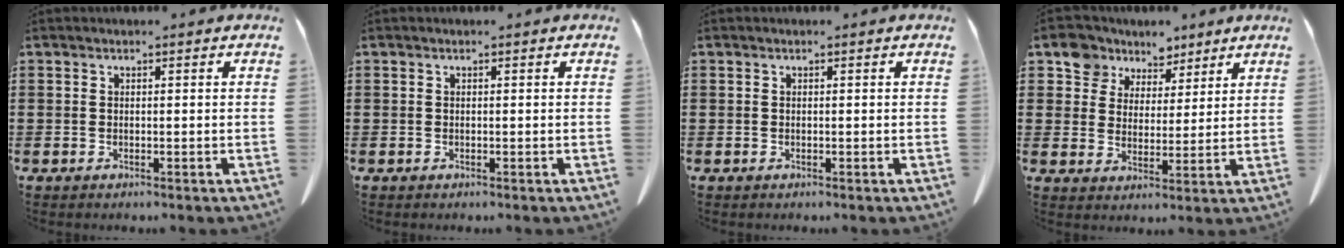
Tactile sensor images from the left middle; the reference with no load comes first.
{"total": 0.0}
{"total": 0.0}
{"total": 6.6, "force": [5.1, 4.2, 0.2], "torque": [-0.045, -0.016, 0.097]}